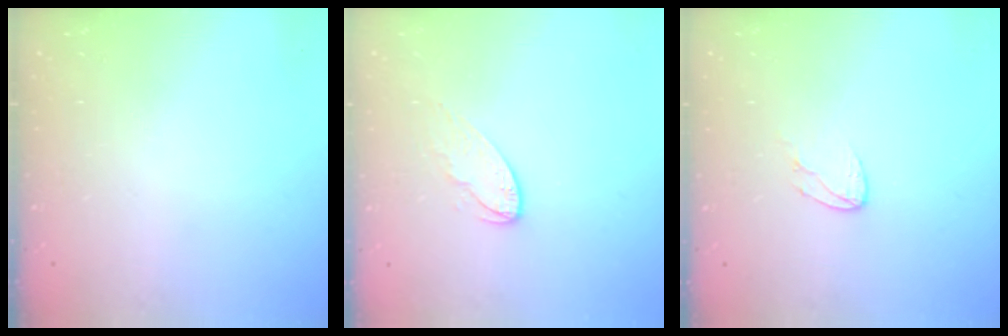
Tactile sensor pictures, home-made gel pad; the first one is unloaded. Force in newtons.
{"total": 6.5, "press": 6.5, "slide": 0.2}
{"total": 5.8, "press": 5.8, "slide": 0.5}